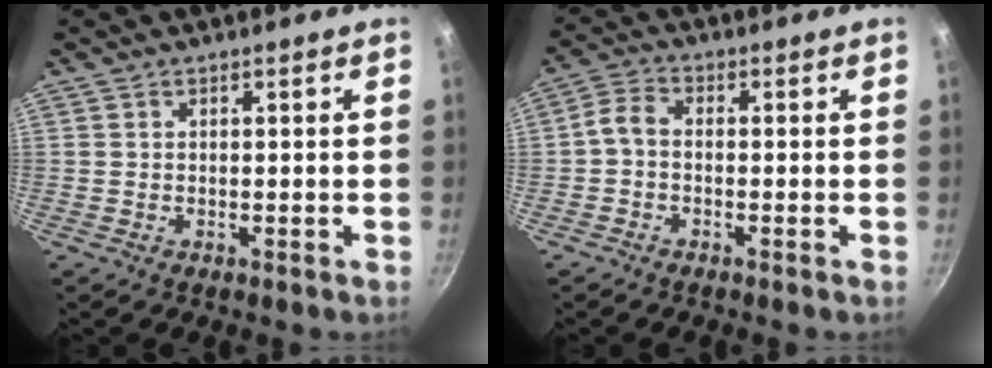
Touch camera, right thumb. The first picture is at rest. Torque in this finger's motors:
{"motor_torque": [0.80, 0.75, 0.70, -0.44, 0.00]}